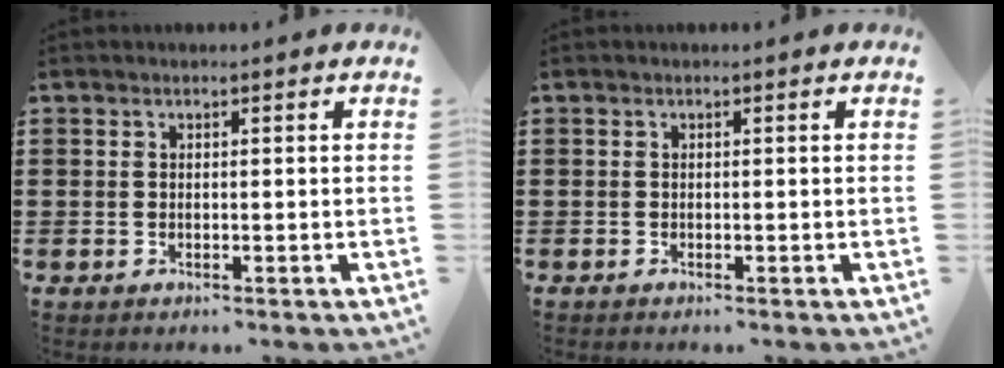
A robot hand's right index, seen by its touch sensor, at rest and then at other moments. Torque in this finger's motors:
{"motor_torque": [-0.27, 0.87, -0.09, -0.08]}